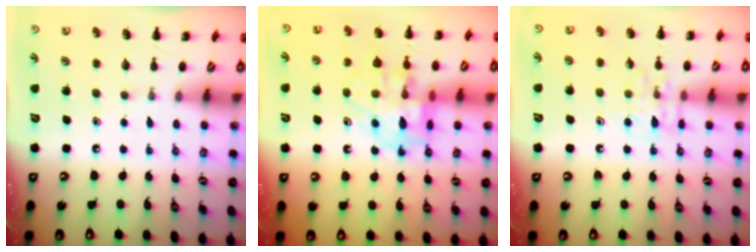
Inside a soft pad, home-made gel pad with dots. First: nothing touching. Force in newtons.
{"total": 14.9, "press": 14.6, "slide": 2.8}
{"total": 9.1, "press": 9.1, "slide": 0.7}